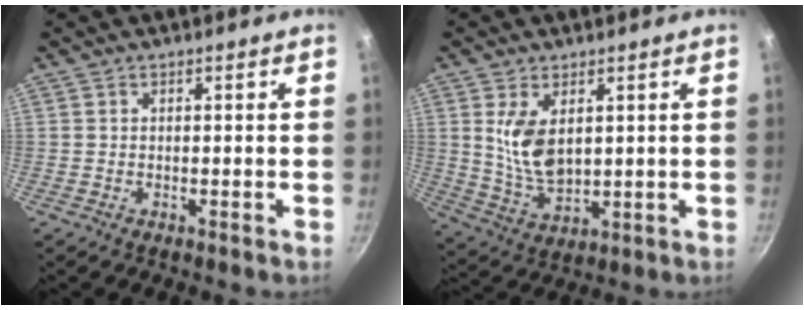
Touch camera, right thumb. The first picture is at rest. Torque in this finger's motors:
{"motor_torque": [-0.64, 1.05, 0.95, 0.31, 0.13]}